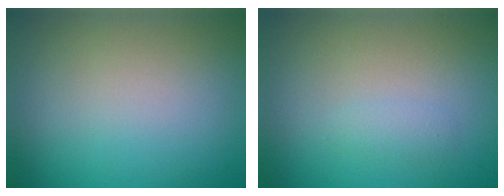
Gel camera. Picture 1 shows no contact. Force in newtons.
{"total": 1.0, "press": 1.0, "slide": 0.1}